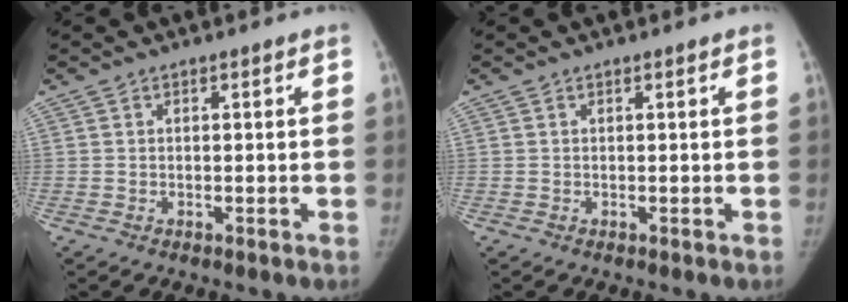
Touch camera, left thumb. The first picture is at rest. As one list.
[{"total": 0.0}]